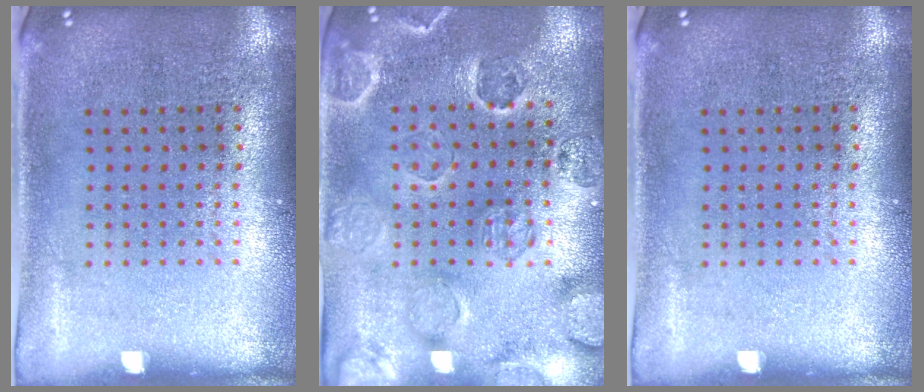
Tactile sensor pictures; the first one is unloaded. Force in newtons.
{"total": 2.5, "press": 2.3, "slide": 1.0}
{"total": 0.0}